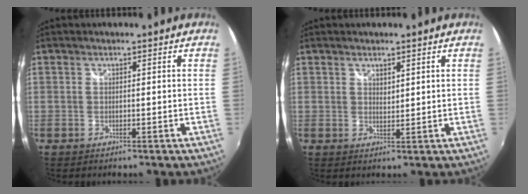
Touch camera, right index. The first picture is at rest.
{"total": 1.6, "force": [1.2, 0.8, 0.7], "torque": [-0.009, -0.001, 0.022]}